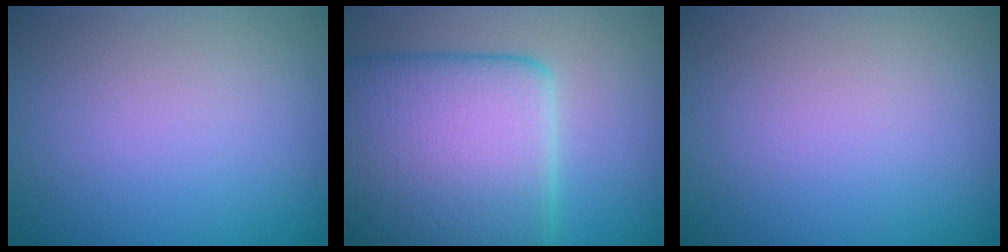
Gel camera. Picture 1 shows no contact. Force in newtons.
{"total": 12.9, "press": 12.9, "slide": 0.7}
{"total": 0.0}